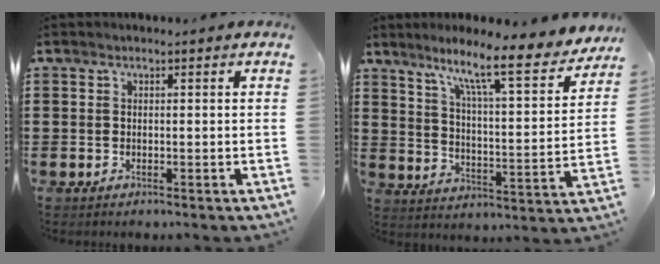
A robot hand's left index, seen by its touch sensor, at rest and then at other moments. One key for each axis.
{"total": 10.6, "fx": 8.2, "fy": 0.7, "fz": 6.6, "tx": -0.134, "ty": -0.054, "tz": 0.127}